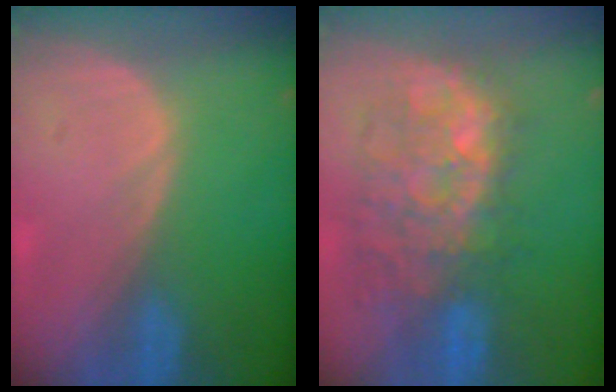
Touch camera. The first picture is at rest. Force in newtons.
{"total": 10.5, "press": 9.9, "slide": 3.4}